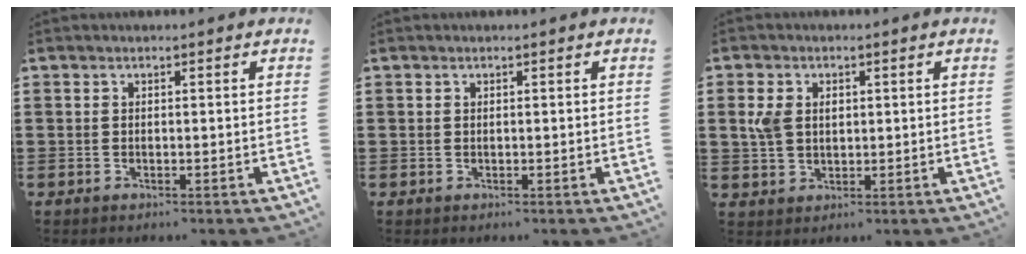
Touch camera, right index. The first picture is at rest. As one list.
[{"total": 0.0}, {"total": 3.9, "force": [0.9, 2.8, 2.6], "torque": [-0.068, 0.009, 0.012]}]